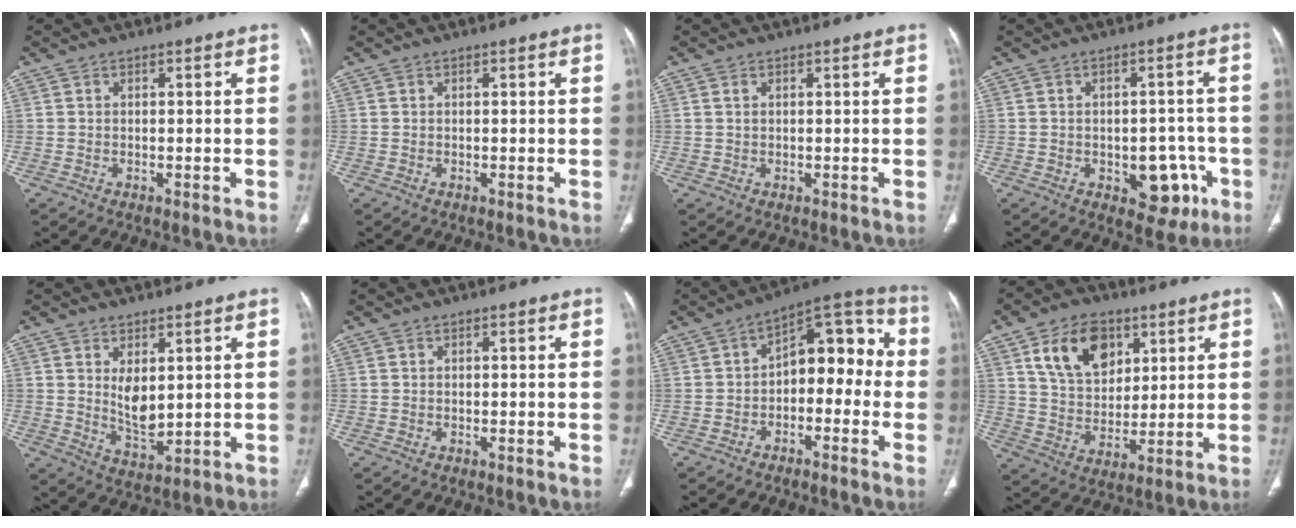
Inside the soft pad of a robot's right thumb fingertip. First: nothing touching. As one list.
[{"total": 0.0}, {"total": 0.7, "force": [0.4, 0.3, 0.5], "torque": [-0.012, 0.004, 0.008]}, {"total": 9.0, "force": [-3.2, 5.6, 6.2], "torque": [-0.041, 0.021, -0.030]}, {"total": 6.5, "force": [1.7, 3.3, 5.3], "torque": [-0.080, -0.025, 0.045]}, {"total": 0.0}, {"total": 12.6, "force": [-1.2, 7.7, 9.9], "torque": [-0.091, 0.054, -0.032]}, {"total": 13.9, "force": [6.3, 9.4, 8.1], "torque": [-0.103, -0.023, 0.120]}]